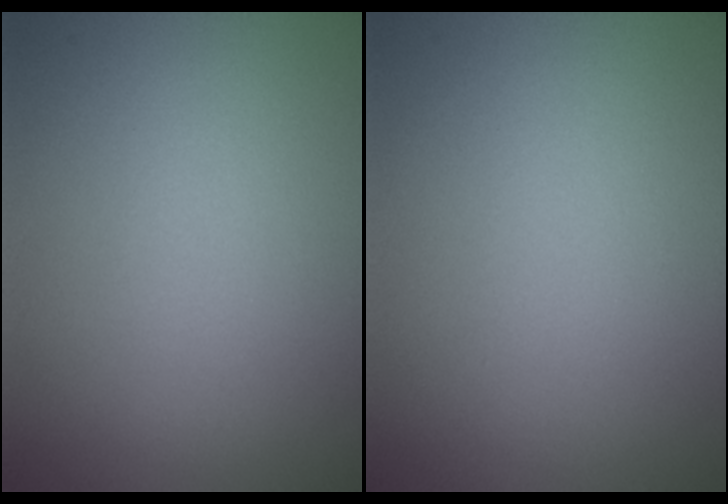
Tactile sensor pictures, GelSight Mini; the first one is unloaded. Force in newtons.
{"total": 0.0}